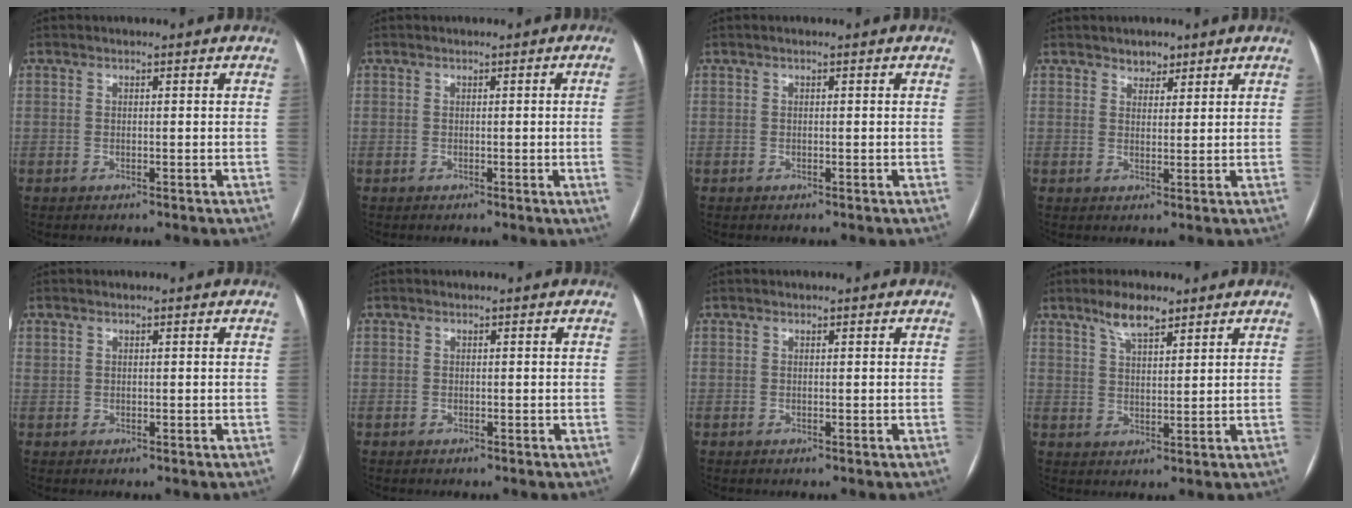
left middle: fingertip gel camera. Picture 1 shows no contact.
{"total": 2.8, "force": [-0.2, -1.1, 2.6], "torque": [-0.035, -0.002, -0.002]}
{"total": 0.0}
{"total": 2.3, "force": [1.8, 1.3, 0.5], "torque": [-0.006, -0.002, 0.026]}
{"total": 0.7, "force": [0.4, 0.6, 0.1], "torque": [0.003, 0.007, 0.007]}
{"total": 0.0}
{"total": 0.0}
{"total": 5.0, "force": [3.8, 1.3, 3.0], "torque": [-0.064, 0.004, 0.069]}